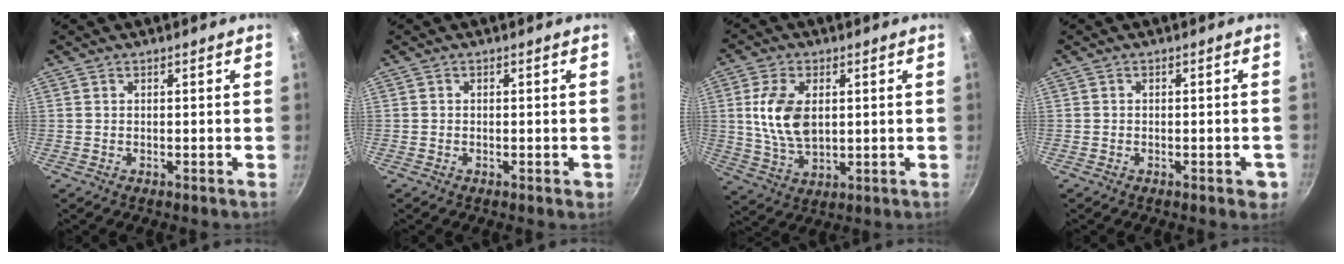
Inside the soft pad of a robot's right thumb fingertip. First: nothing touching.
{"total": 1.0, "force": [-0.4, 0.6, 0.7], "torque": [-0.008, 0.004, -0.008]}
{"total": 10.9, "force": [1.7, 6.5, 8.6], "torque": [-0.156, -0.011, 0.036]}
{"total": 3.1, "force": [-1.3, 1.4, 2.4], "torque": [-0.019, 0.008, -0.017]}